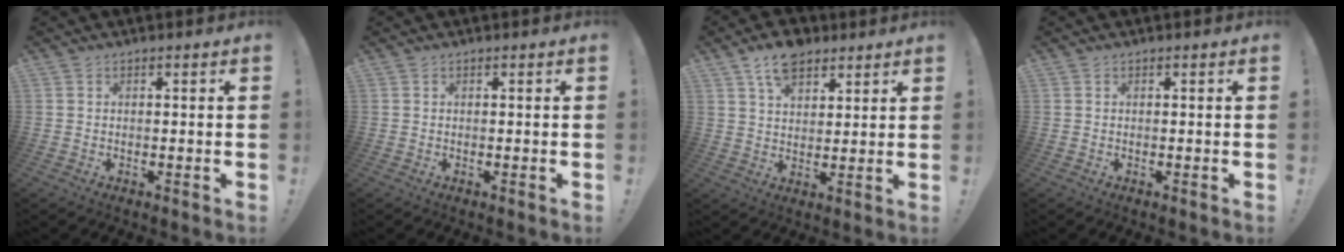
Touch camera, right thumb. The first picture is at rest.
{"total": 0.0}
{"total": 9.3, "force": [6.2, 5.3, 4.4], "torque": [-0.070, -0.026, 0.116]}
{"total": 0.0}